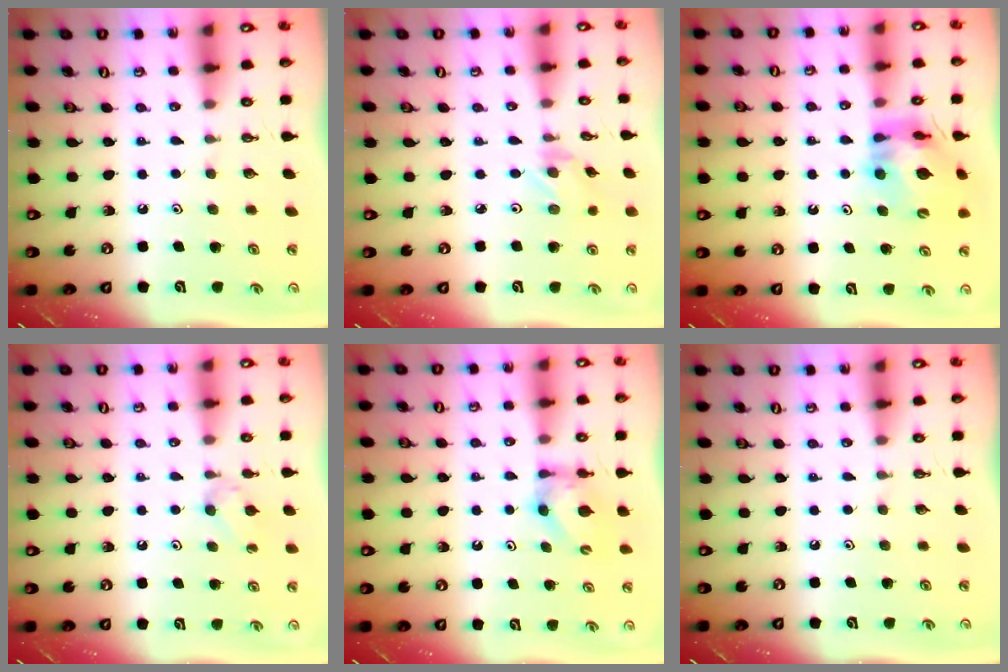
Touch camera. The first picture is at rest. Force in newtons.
{"total": 0.8, "press": 0.6, "slide": 0.5}
{"total": 12.1, "press": 12.0, "slide": 1.4}
{"total": 4.5, "press": 4.4, "slide": 0.8}
{"total": 6.0, "press": 6.0, "slide": 0.2}
{"total": 0.0}